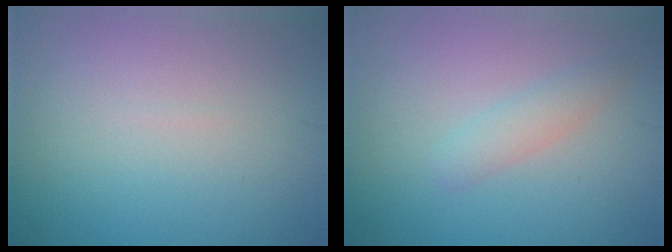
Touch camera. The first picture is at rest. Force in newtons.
{"total": 1.9, "press": 1.9, "slide": 0.0}